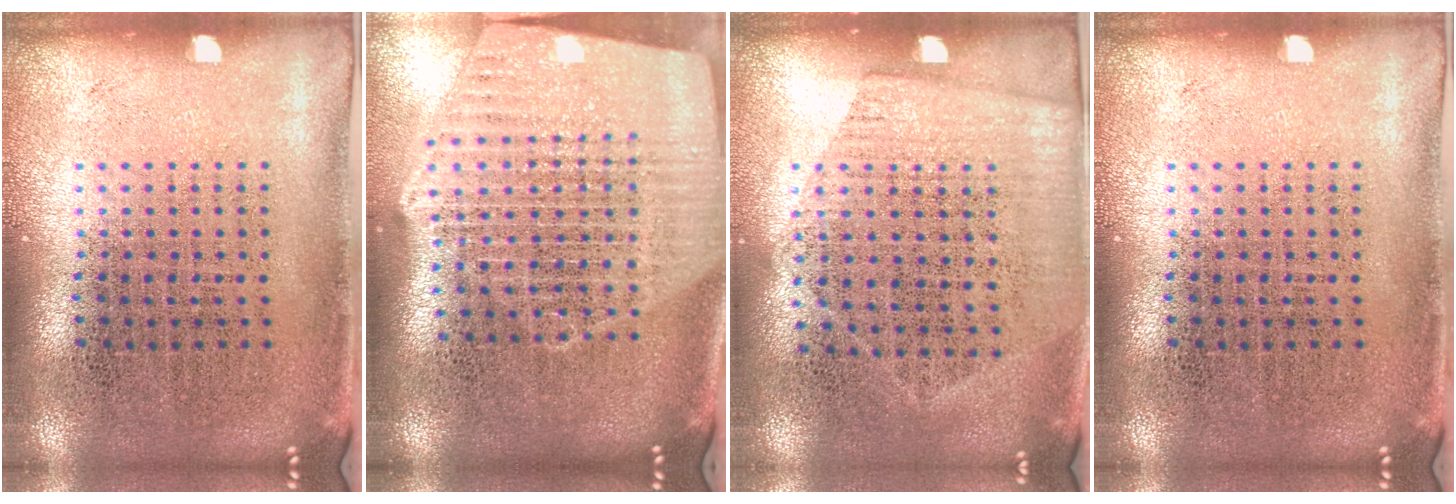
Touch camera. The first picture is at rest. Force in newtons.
{"total": 2.7, "press": 2.3, "slide": 1.5}
{"total": 1.4, "press": 1.1, "slide": 0.7}
{"total": 0.0}